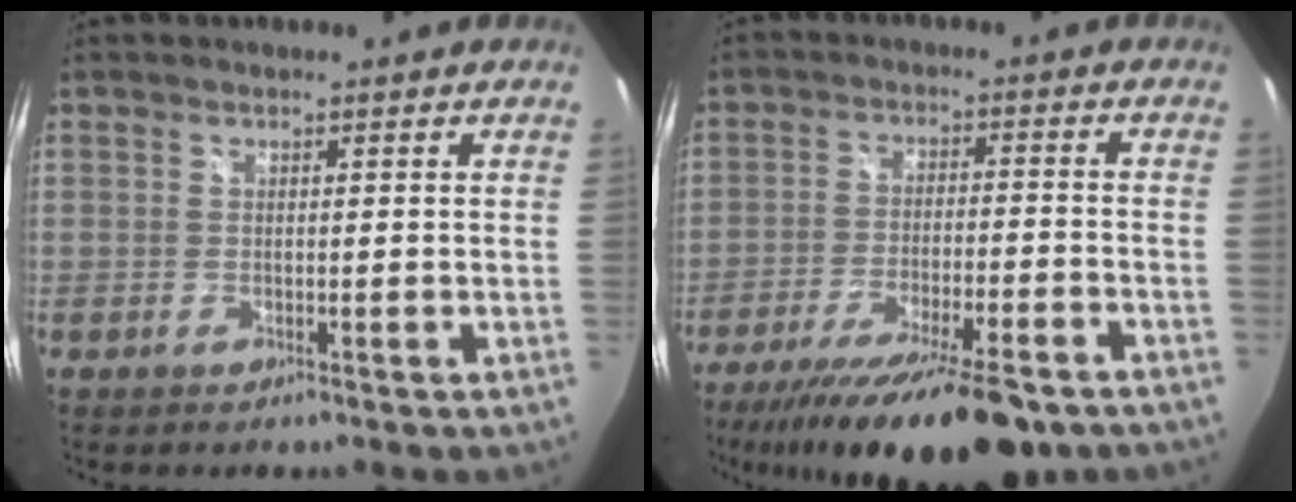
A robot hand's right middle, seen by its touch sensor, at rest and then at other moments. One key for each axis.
{"total": 20.4, "fx": -15.7, "fy": 4.7, "fz": 12.2, "tx": -0.219, "ty": -0.045, "tz": -0.239}